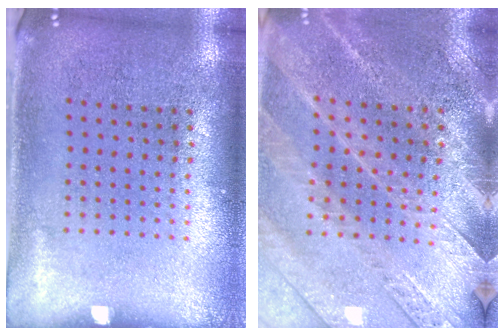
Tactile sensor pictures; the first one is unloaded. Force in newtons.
{"total": 2.8, "press": 2.7, "slide": 0.6}